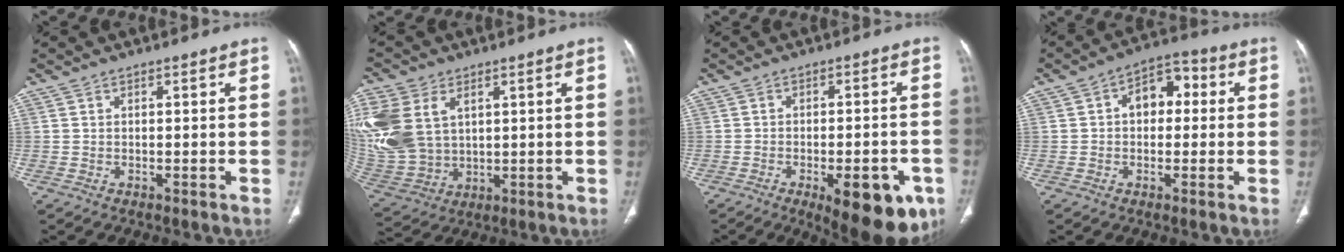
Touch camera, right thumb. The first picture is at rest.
{"total": 19.5, "force": [5.4, 13.8, 12.7], "torque": [-0.310, -0.006, 0.122]}
{"total": 14.8, "force": [-6.8, 5.8, 11.8], "torque": [-0.105, 0.017, -0.077]}
{"total": 8.1, "force": [1.0, 5.4, 5.9], "torque": [-0.057, 0.028, 0.005]}